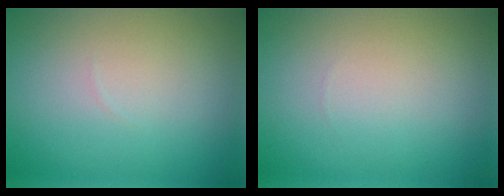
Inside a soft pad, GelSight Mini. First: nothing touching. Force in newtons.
{"total": 0.0}